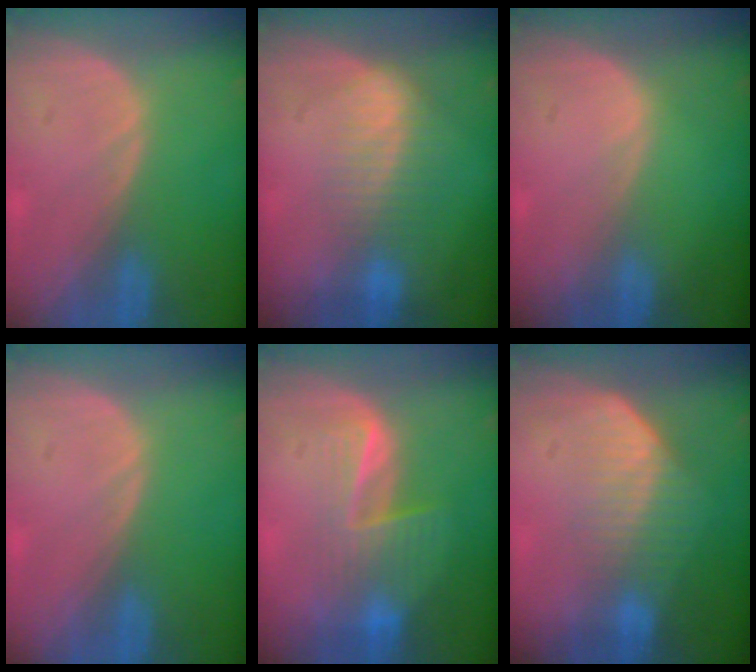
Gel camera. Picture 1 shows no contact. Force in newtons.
{"total": 7.2, "press": 6.1, "slide": 3.8}
{"total": 0.0}
{"total": 0.0}
{"total": 6.8, "press": 6.4, "slide": 2.2}
{"total": 7.3, "press": 6.2, "slide": 3.8}